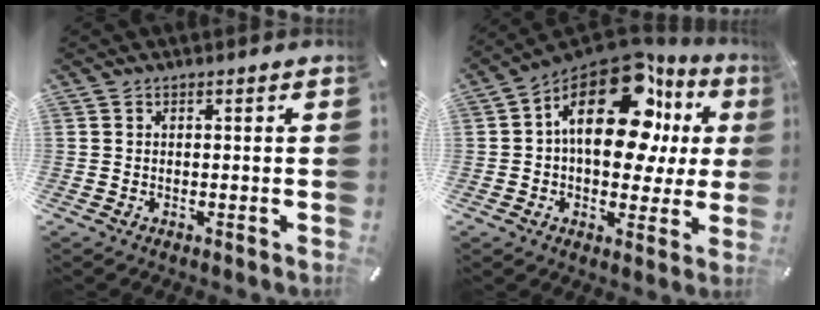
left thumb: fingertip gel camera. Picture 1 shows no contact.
{"total": 21.5, "force": [7.8, 11.8, 16.2], "torque": [-0.256, -0.051, 0.126]}